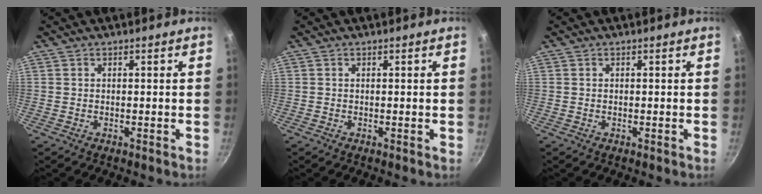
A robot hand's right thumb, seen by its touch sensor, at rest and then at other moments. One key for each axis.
{"total": 0.0}
{"total": 0.0}